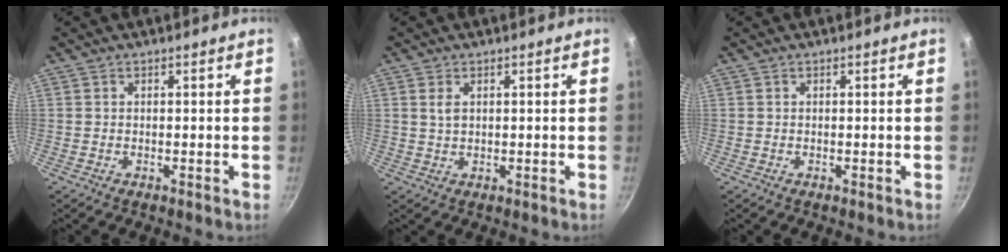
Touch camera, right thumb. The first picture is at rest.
{"total": 2.3, "force": [0.7, 1.4, 1.6], "torque": [-0.029, -0.003, 0.015]}
{"total": 0.0}